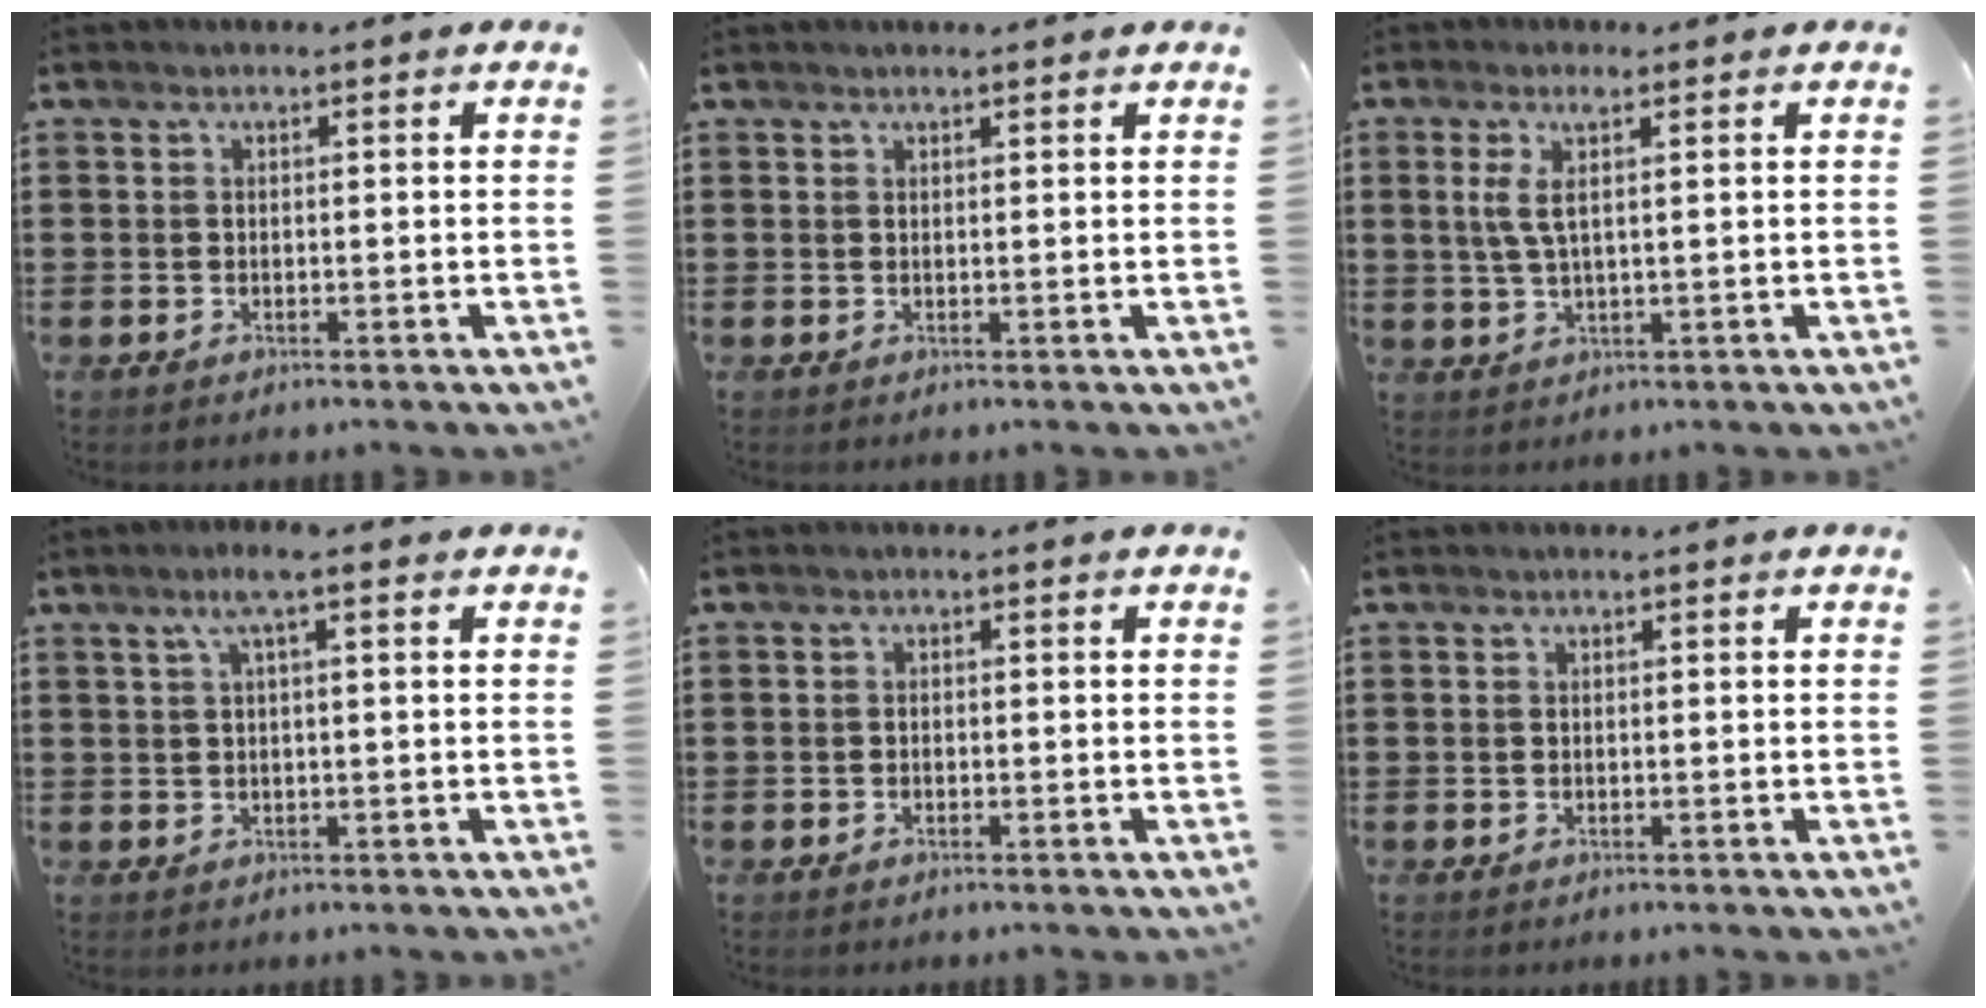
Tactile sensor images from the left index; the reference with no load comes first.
{"total": 0.9, "force": [0.8, -0.1, 0.3], "torque": [-0.007, -0.001, 0.015]}
{"total": 3.8, "force": [1.1, 0.5, 3.6], "torque": [-0.088, -0.007, 0.013]}
{"total": 3.1, "force": [1.2, 0.0, 2.9], "torque": [-0.058, 0.002, 0.020]}
{"total": 0.5, "force": [-0.4, 0.2, 0.2], "torque": [-0.006, -0.002, -0.009]}
{"total": 0.0}